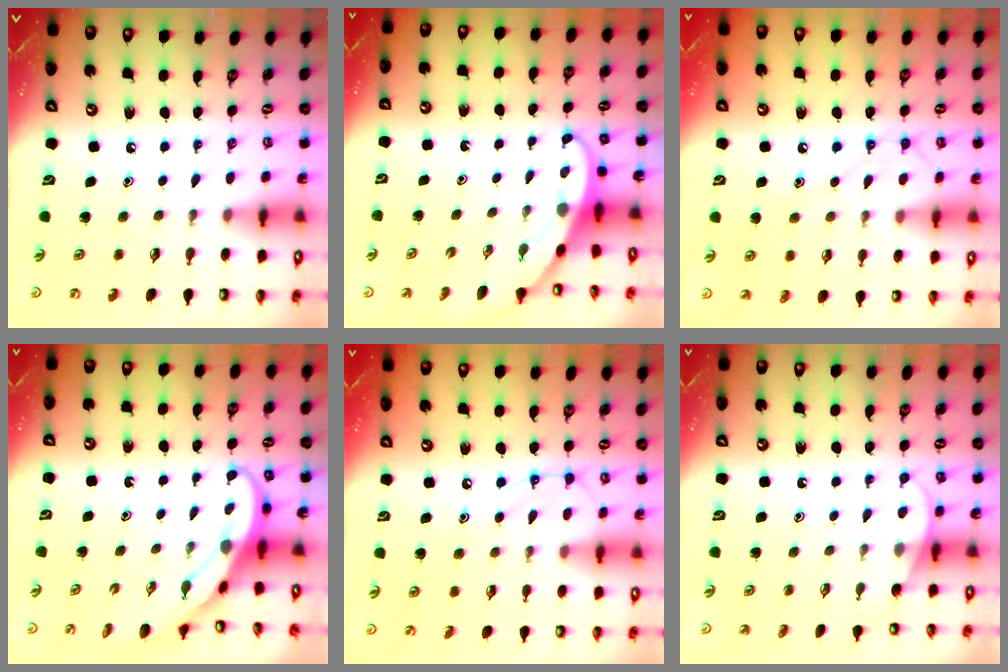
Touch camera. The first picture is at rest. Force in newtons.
{"total": 3.2, "press": 3.2, "slide": 0.1}
{"total": 10.4, "press": 10.4, "slide": 0.7}
{"total": 4.0, "press": 4.0, "slide": 0.4}
{"total": 10.1, "press": 10.1, "slide": 0.9}
{"total": 4.8, "press": 4.8, "slide": 0.4}